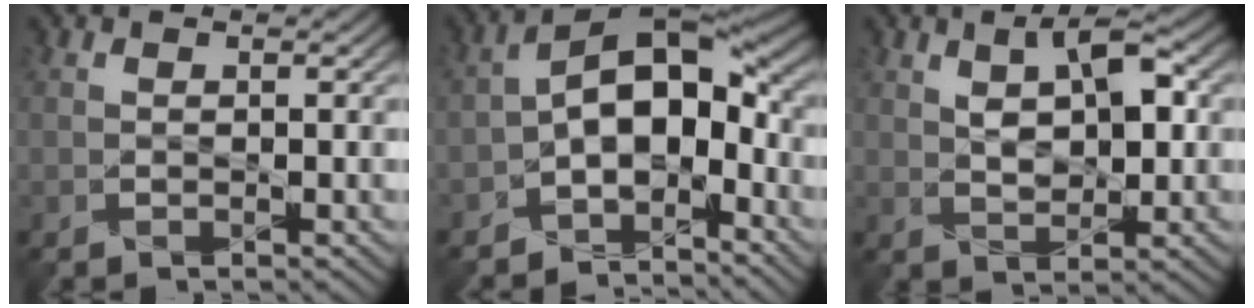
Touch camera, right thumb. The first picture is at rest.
{"total": 10.8, "force": [-3.4, 6.0, 8.2], "torque": [-0.126, 0.006, -0.074]}
{"total": 6.7, "force": [2.0, 3.3, 5.5], "torque": [-0.093, 0.005, 0.032]}